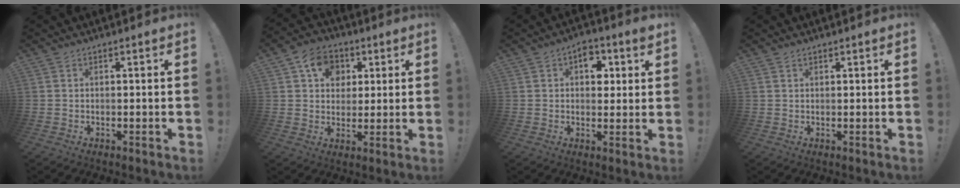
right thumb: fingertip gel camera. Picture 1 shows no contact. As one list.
[{"total": 11.1, "force": [4.1, 9.1, 5.0], "torque": [-0.078, -0.005, 0.081]}, {"total": 6.9, "force": [2.2, 4.9, 4.2], "torque": [-0.035, -0.007, 0.032]}, {"total": 0.8, "force": [0.7, 0.4, 0.3], "torque": [0.000, -0.002, 0.012]}]